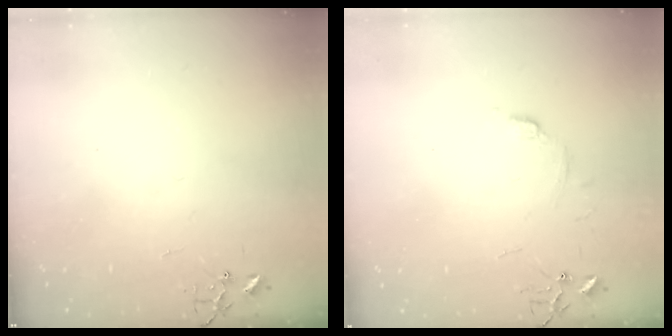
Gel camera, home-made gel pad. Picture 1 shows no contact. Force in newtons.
{"total": 6.1, "press": 6.1, "slide": 0.7}